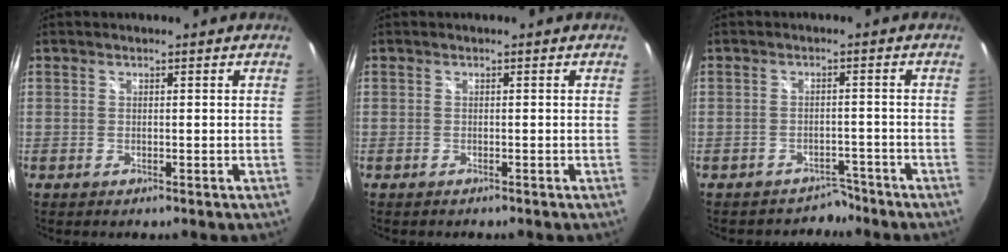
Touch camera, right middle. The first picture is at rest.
{"total": 0.6, "force": [-0.5, 0.3, 0.1], "torque": [-0.004, 0.001, -0.006]}
{"total": 3.9, "force": [-3.2, 2.1, -0.4], "torque": [0.011, 0.017, -0.046]}